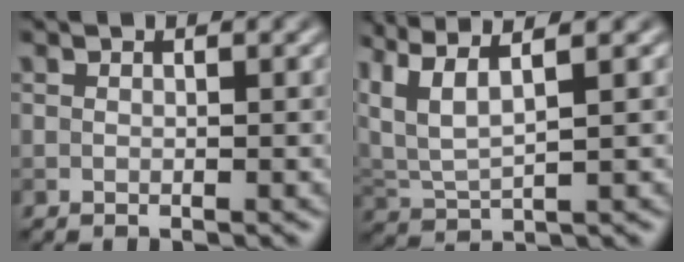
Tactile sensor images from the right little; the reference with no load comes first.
{"total": 5.4, "force": [3.6, 1.4, 3.6], "torque": [-0.092, 0.010, 0.071]}